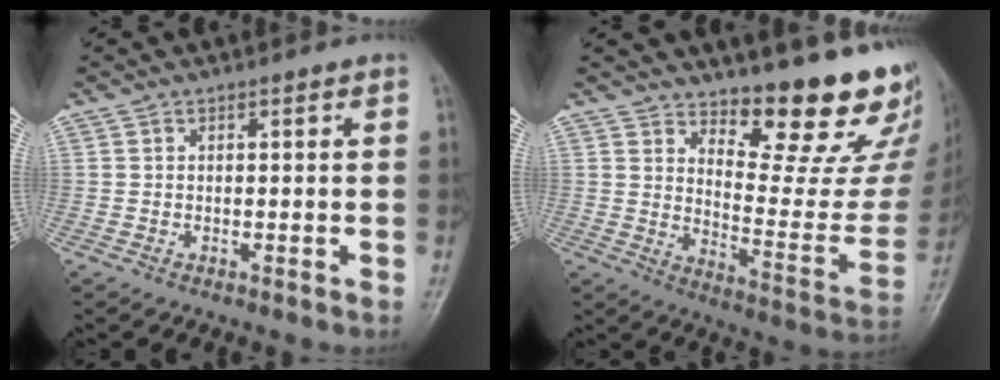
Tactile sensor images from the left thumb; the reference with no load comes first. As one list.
[{"total": 18.4, "force": [14.5, 5.2, 9.9], "torque": [-0.081, -0.138, 0.196]}]